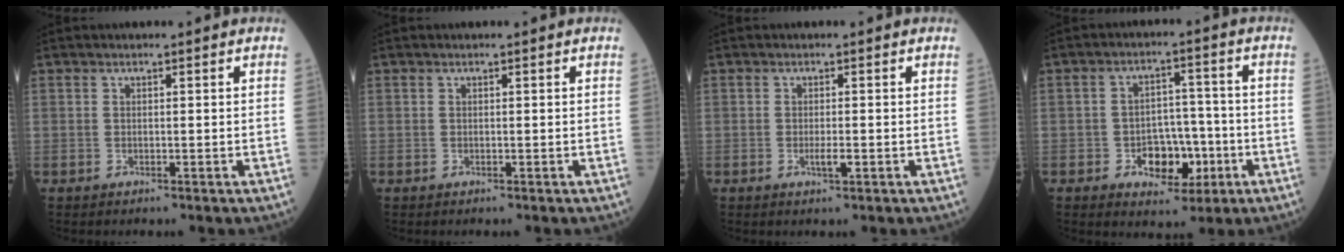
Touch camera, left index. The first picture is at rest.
{"total": 0.0}
{"total": 1.5, "force": [-0.5, 0.2, 1.4], "torque": [-0.026, -0.001, -0.008]}
{"total": 7.4, "force": [-2.8, 4.8, 4.9], "torque": [-0.075, 0.016, -0.038]}